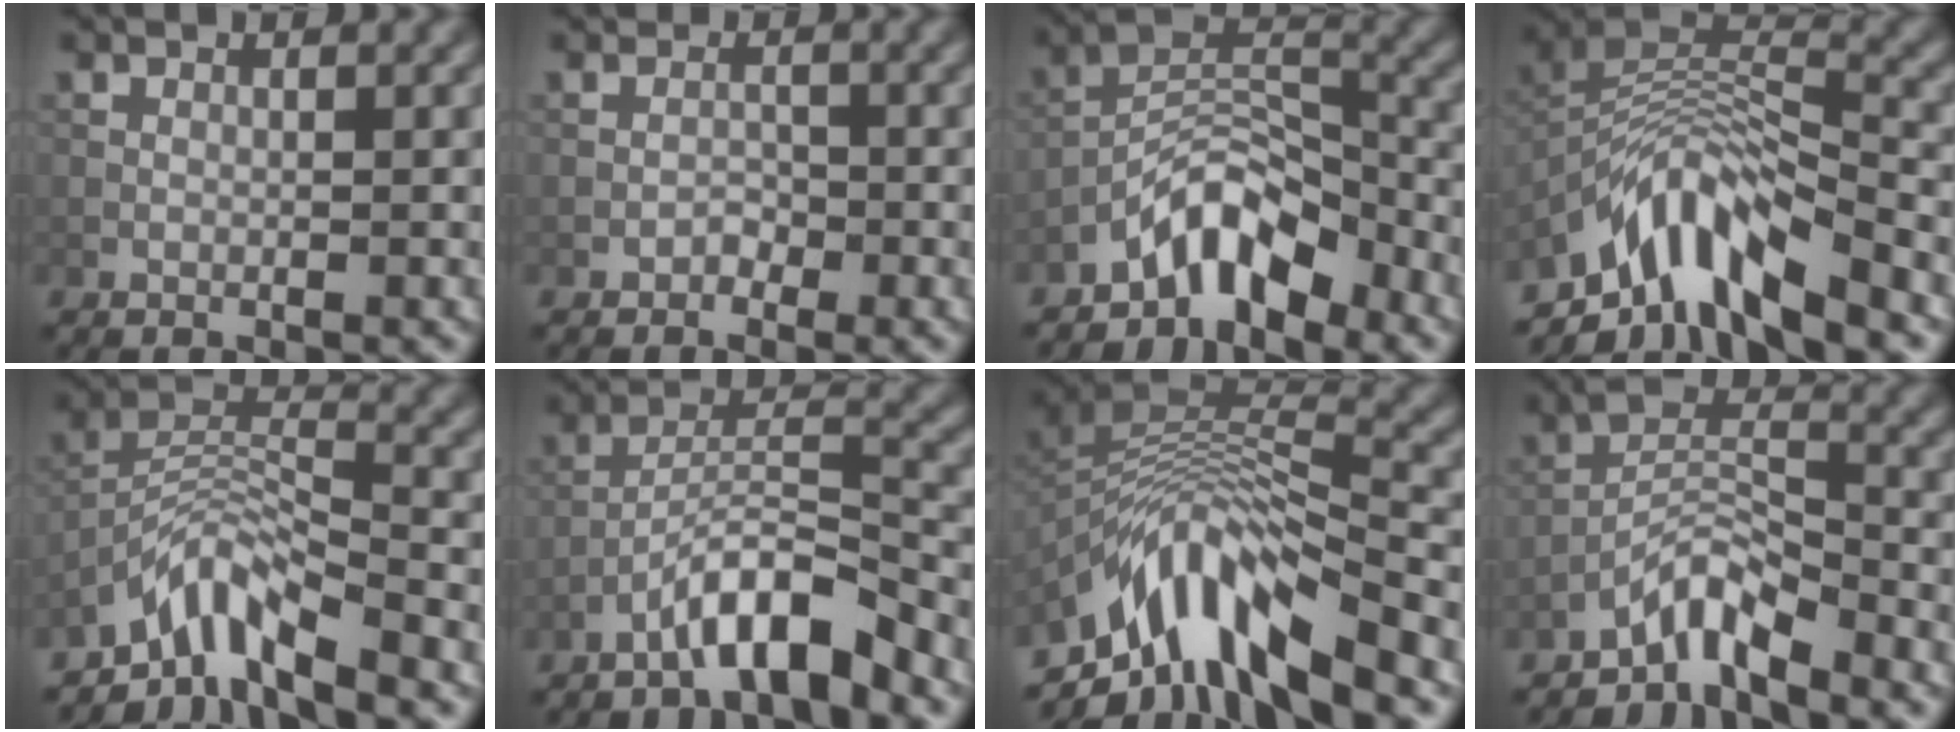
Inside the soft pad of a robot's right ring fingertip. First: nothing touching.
{"total": 1.0, "force": [-0.6, 0.7, 0.2], "torque": [0.002, 0.003, -0.011]}
{"total": 5.7, "force": [-4.4, 2.0, 3.1], "torque": [-0.044, 0.012, -0.090]}
{"total": 8.6, "force": [-6.0, 2.7, 5.6], "torque": [-0.089, 0.004, -0.120]}
{"total": 5.4, "force": [-4.5, 1.1, 2.7], "torque": [-0.044, 0.006, -0.093]}
{"total": 6.2, "force": [-4.2, 1.3, 4.4], "torque": [-0.076, 0.013, -0.077]}
{"total": 11.1, "force": [-6.4, 3.8, 8.3], "torque": [-0.147, 0.012, -0.116]}
{"total": 4.3, "force": [-3.5, 0.8, 2.3], "torque": [-0.040, 0.011, -0.078]}